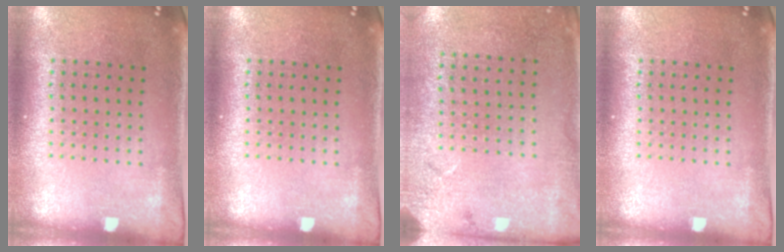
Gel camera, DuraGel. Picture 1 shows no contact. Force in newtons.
{"total": 0.0}
{"total": 2.6, "press": 2.1, "slide": 1.6}
{"total": 0.0}